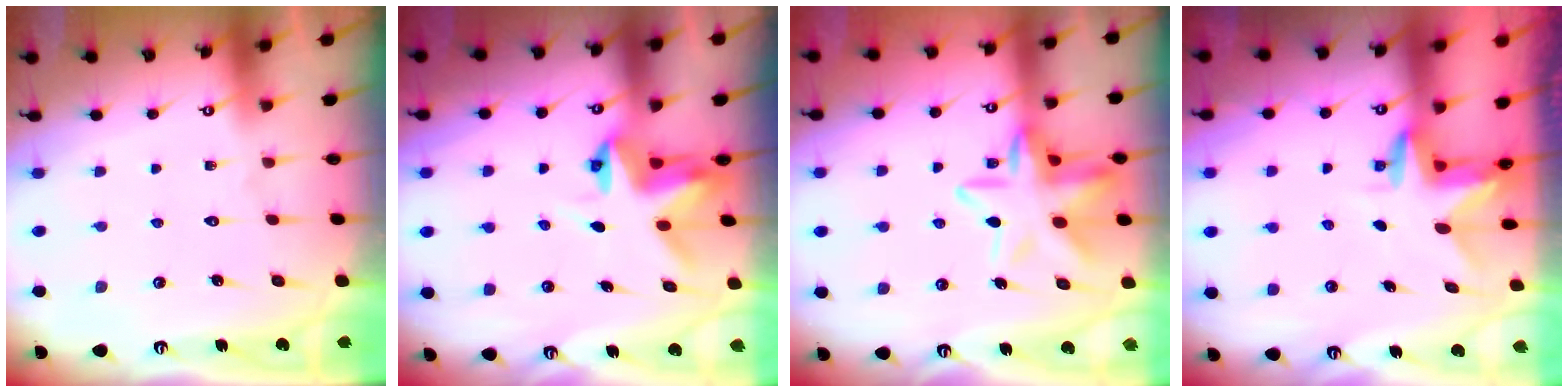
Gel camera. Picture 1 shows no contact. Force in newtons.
{"total": 4.6, "press": 4.6, "slide": 0.2}
{"total": 13.8, "press": 13.8, "slide": 1.4}
{"total": 3.0, "press": 3.0, "slide": 0.2}